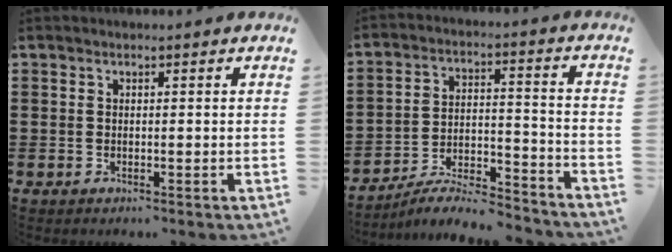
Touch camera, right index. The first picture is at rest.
{"total": 7.0, "force": [-6.4, 1.1, 2.5], "torque": [-0.045, 0.007, -0.125]}